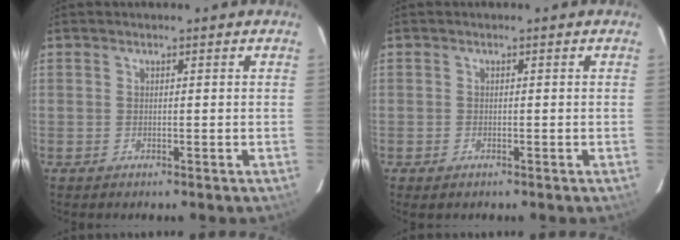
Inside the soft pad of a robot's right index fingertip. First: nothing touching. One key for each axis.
{"total": 1.1, "fx": -0.8, "fy": 0.7, "fz": 0.4, "tx": -0.008, "ty": -0.002, "tz": -0.014}